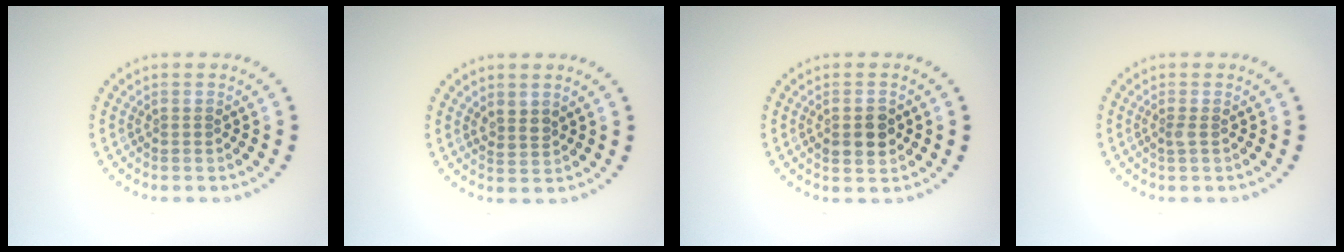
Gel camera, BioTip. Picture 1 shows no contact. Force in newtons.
{"total": 1.5, "press": 1.3, "slide": 0.8}
{"total": 2.4, "press": 2.4, "slide": 0.2}
{"total": 0.7, "press": 0.6, "slide": 0.3}